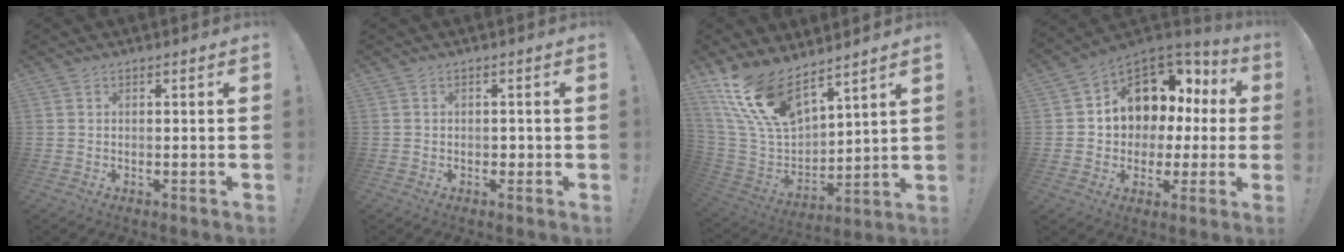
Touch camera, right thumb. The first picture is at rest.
{"total": 1.5, "force": [-0.5, 1.2, 0.6], "torque": [-0.009, 0.004, -0.010]}
{"total": 17.8, "force": [12.9, 7.8, 9.4], "torque": [-0.200, -0.082, 0.243]}
{"total": 11.6, "force": [4.6, 9.2, 5.4], "torque": [-0.082, -0.040, 0.096]}